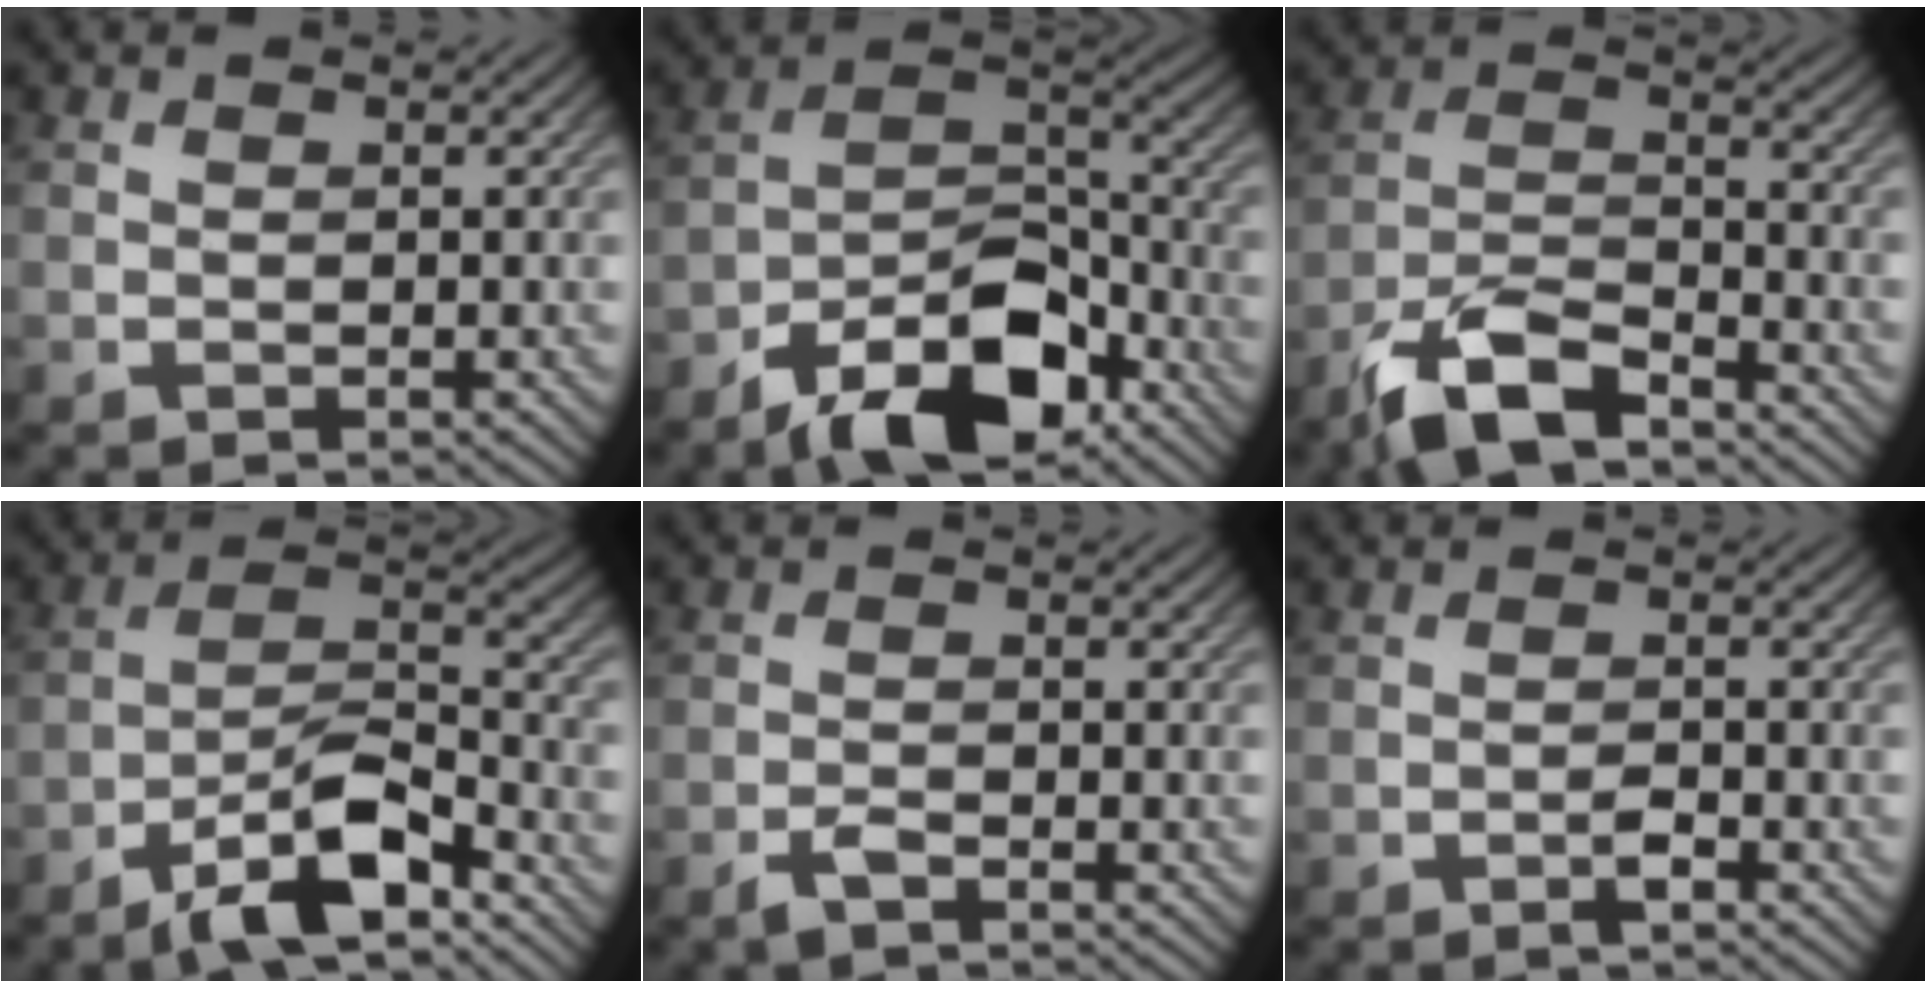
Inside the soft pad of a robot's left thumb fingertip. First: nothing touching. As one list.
[{"total": 11.9, "force": [-8.1, 5.0, 7.1], "torque": [-0.116, 0.007, -0.164]}, {"total": 9.3, "force": [-6.9, 2.9, 5.5], "torque": [-0.105, -0.003, -0.146]}, {"total": 10.4, "force": [-7.1, 2.7, 7.0], "torque": [-0.121, 0.007, -0.137]}, {"total": 1.8, "force": [-1.3, 0.4, 1.1], "torque": [-0.025, 0.002, -0.030]}, {"total": 1.6, "force": [-1.0, 0.4, 1.1], "torque": [-0.020, 0.001, -0.019]}]